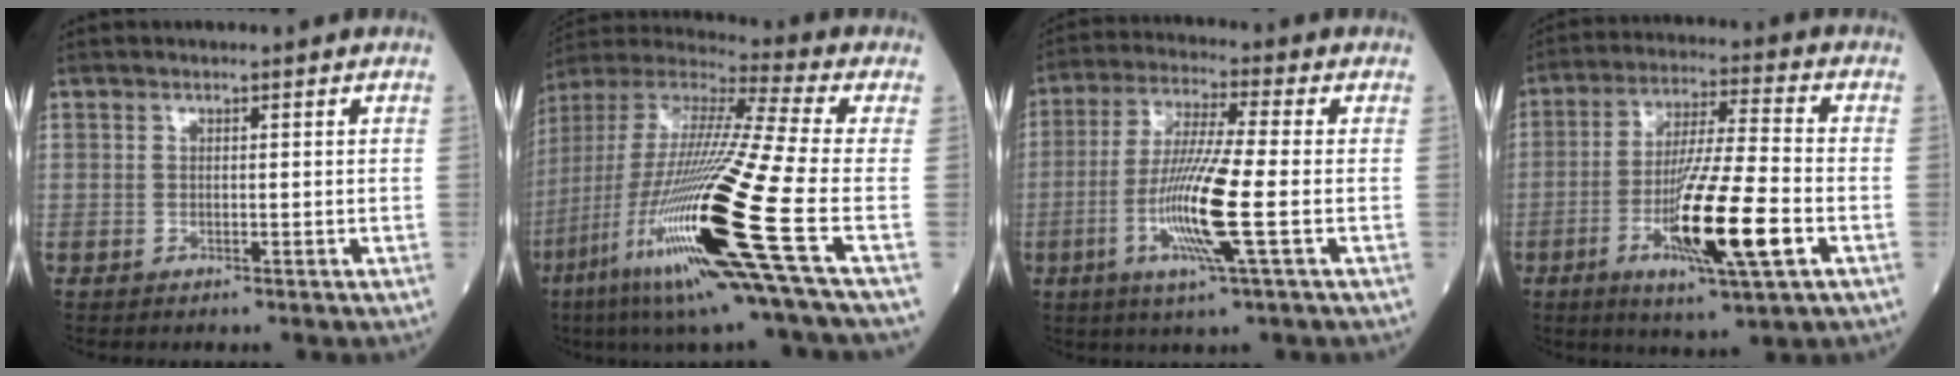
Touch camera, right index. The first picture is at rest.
{"total": 27.2, "force": [-9.2, 0.5, 25.6], "torque": [-0.505, -0.052, -0.176]}
{"total": 11.4, "force": [-2.8, -0.5, 11.1], "torque": [-0.220, -0.014, -0.062]}
{"total": 14.9, "force": [-4.8, 0.7, 14.1], "torque": [-0.258, -0.020, -0.084]}